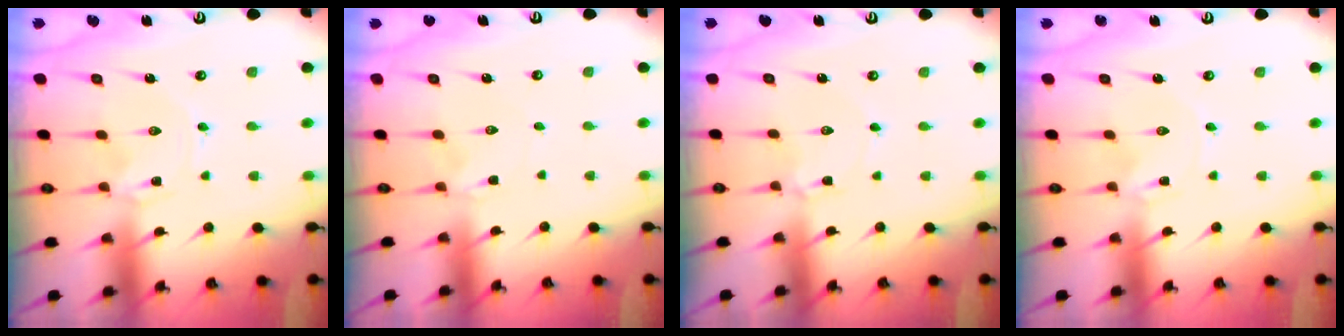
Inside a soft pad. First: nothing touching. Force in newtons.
{"total": 1.4, "press": 1.4, "slide": 0.4}
{"total": 2.0, "press": 2.0, "slide": 0.2}
{"total": 0.0}